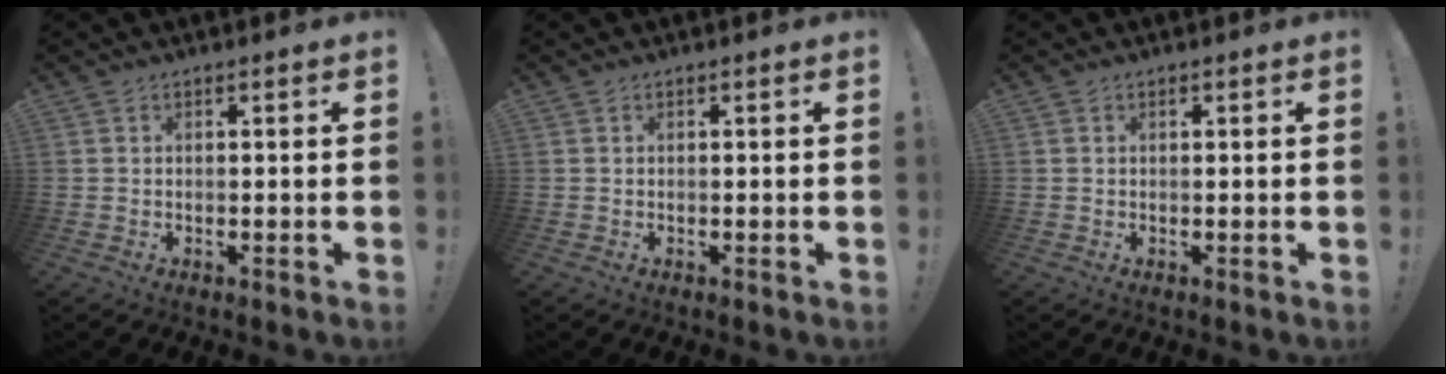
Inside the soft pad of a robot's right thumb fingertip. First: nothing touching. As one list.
[{"total": 0.0}, {"total": 0.0}]